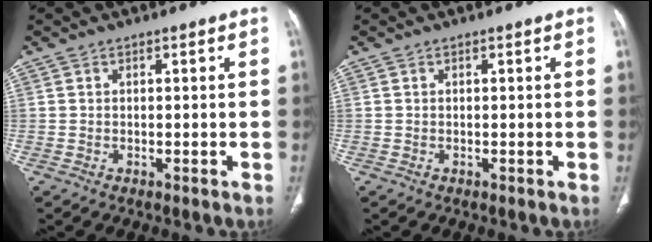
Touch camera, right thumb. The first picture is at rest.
{"total": 0.0}